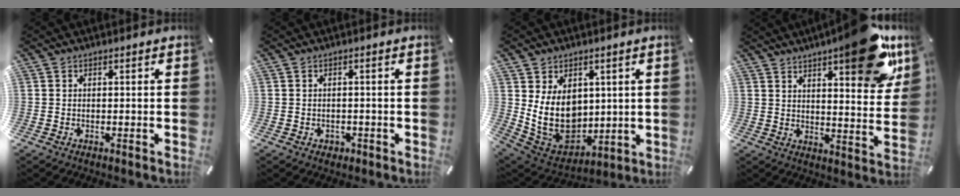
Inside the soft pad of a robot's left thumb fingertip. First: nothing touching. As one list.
[{"total": 1.5, "force": [-0.5, 1.3, 0.4], "torque": [-0.008, 0.005, -0.013]}, {"total": 13.5, "force": [2.2, 11.0, 7.6], "torque": [-0.159, -0.024, 0.047]}, {"total": 16.7, "force": [10.6, 5.6, 11.6], "torque": [-0.140, -0.067, 0.167]}]